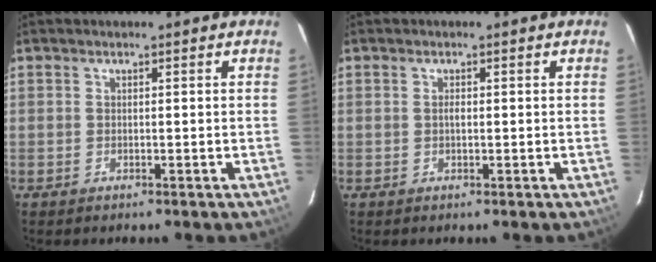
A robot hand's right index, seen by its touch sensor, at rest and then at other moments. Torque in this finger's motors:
{"motor_torque": [0.18, 0.14, 0.22, 0.03]}